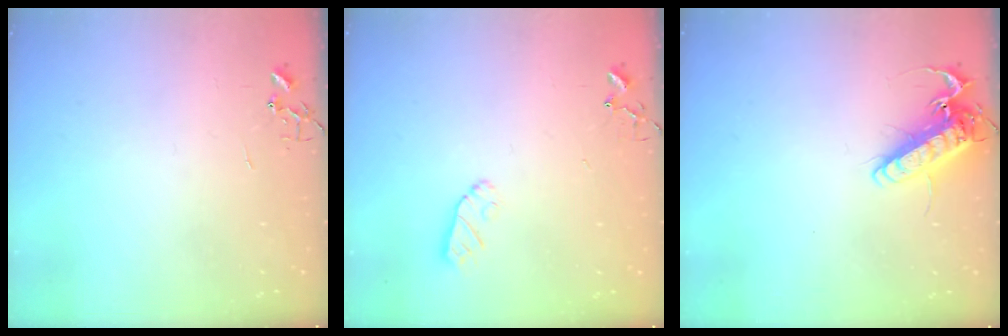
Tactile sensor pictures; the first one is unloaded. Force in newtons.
{"total": 5.0, "press": 5.0, "slide": 0.5}
{"total": 15.2, "press": 15.0, "slide": 2.4}